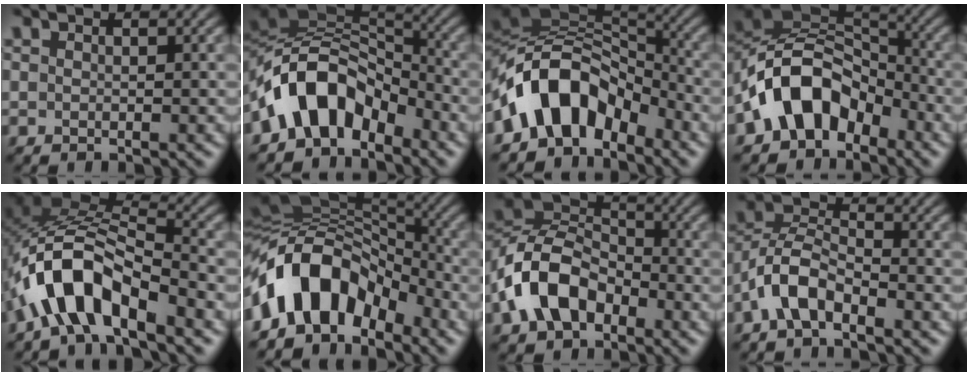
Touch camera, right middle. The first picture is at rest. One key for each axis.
{"total": 8.2, "fx": -4.6, "fy": 4.9, "fz": 4.7, "tx": -0.061, "ty": 0.015, "tz": -0.096}
{"total": 9.0, "fx": -4.9, "fy": 5.4, "fz": 5.4, "tx": -0.071, "ty": 0.018, "tz": -0.101}
{"total": 8.2, "fx": -4.0, "fy": 5.5, "fz": 4.6, "tx": -0.061, "ty": 0.015, "tz": -0.089}
{"total": 8.1, "fx": -4.1, "fy": 3.7, "fz": 5.9, "tx": -0.103, "ty": 0.011, "tz": -0.083}
{"total": 10.6, "fx": -5.0, "fy": 6.5, "fz": 6.8, "tx": -0.111, "ty": 0.028, "tz": -0.105}
{"total": 8.1, "fx": -3.4, "fy": 5.4, "fz": 4.9, "tx": -0.098, "ty": 0.013, "tz": -0.081}
{"total": 4.5, "fx": -2.7, "fy": 2.1, "fz": 3.0, "tx": -0.057, "ty": 0.014, "tz": -0.062}